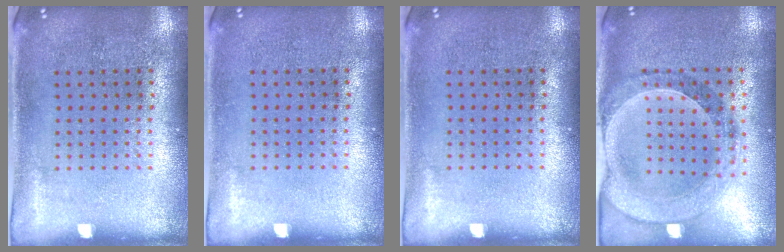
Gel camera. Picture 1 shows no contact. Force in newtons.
{"total": 0.0}
{"total": 0.0}
{"total": 1.5, "press": 1.5, "slide": 0.3}